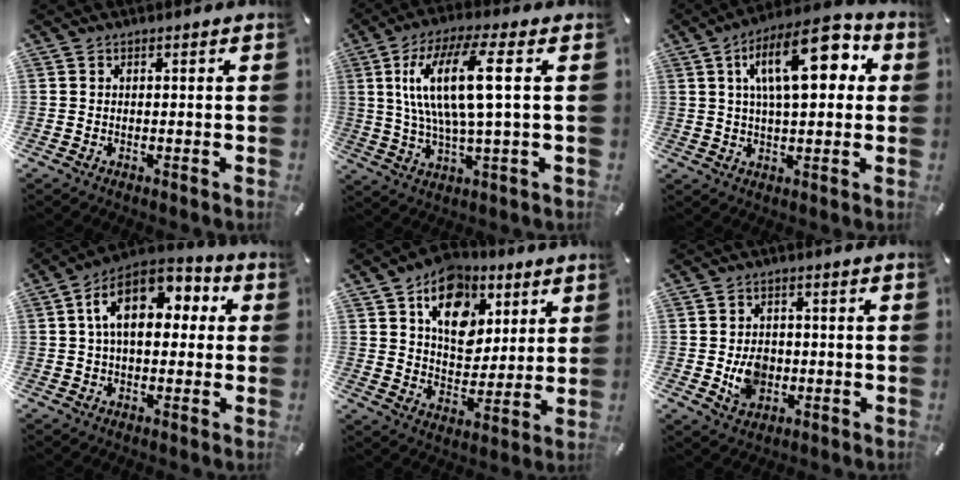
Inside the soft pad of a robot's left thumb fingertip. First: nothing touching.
{"total": 15.1, "force": [3.3, 3.7, 14.3], "torque": [-0.301, -0.004, 0.046]}
{"total": 17.3, "force": [5.6, 7.5, 14.5], "torque": [-0.234, -0.003, 0.088]}
{"total": 13.4, "force": [3.5, 8.1, 10.1], "torque": [-0.177, 0.000, 0.060]}
{"total": 14.1, "force": [6.4, 10.6, 6.6], "torque": [-0.089, -0.031, 0.116]}
{"total": 7.0, "force": [-1.0, 5.8, 3.7], "torque": [-0.062, -0.002, -0.020]}